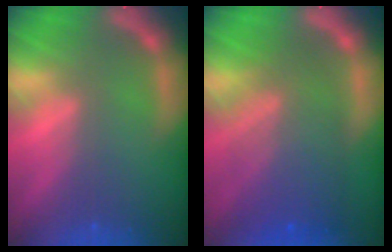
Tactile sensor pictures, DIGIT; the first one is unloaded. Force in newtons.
{"total": 8.5}